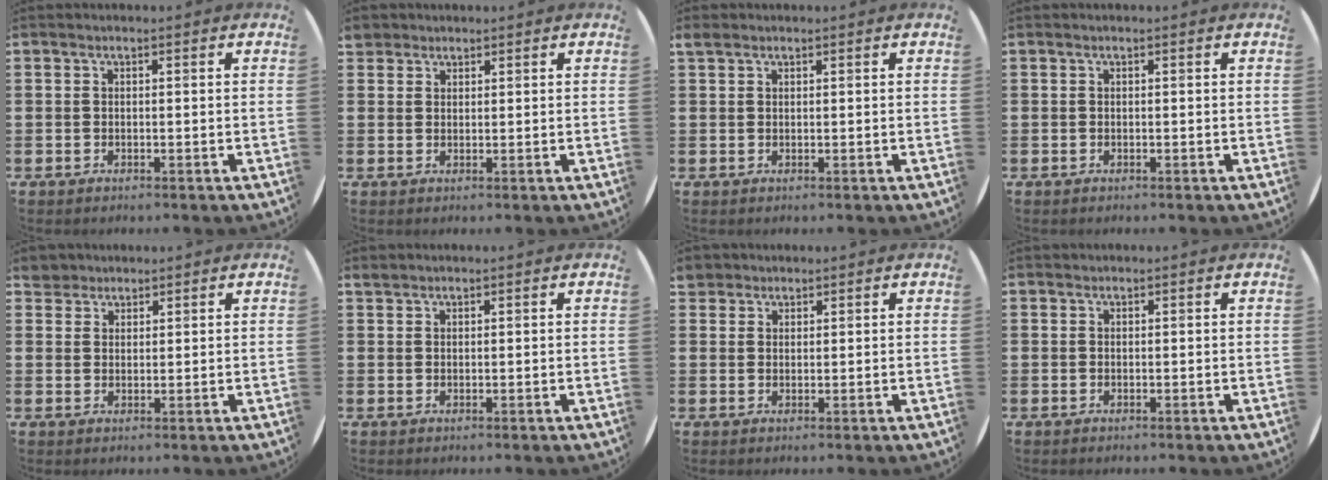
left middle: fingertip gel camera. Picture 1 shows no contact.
{"total": 2.0, "force": [1.8, 0.9, 0.0], "torque": [0.005, 0.003, 0.034]}
{"total": 1.0, "force": [0.9, 0.5, 0.1], "torque": [0.004, 0.002, 0.015]}
{"total": 0.0}
{"total": 2.7, "force": [2.4, 1.2, -0.1], "torque": [0.004, 0.003, 0.047]}
{"total": 0.8, "force": [0.8, 0.2, -0.1], "torque": [0.001, 0.002, 0.016]}
{"total": 2.4, "force": [2.1, 1.1, 0.0], "torque": [0.003, 0.005, 0.041]}
{"total": 0.0}